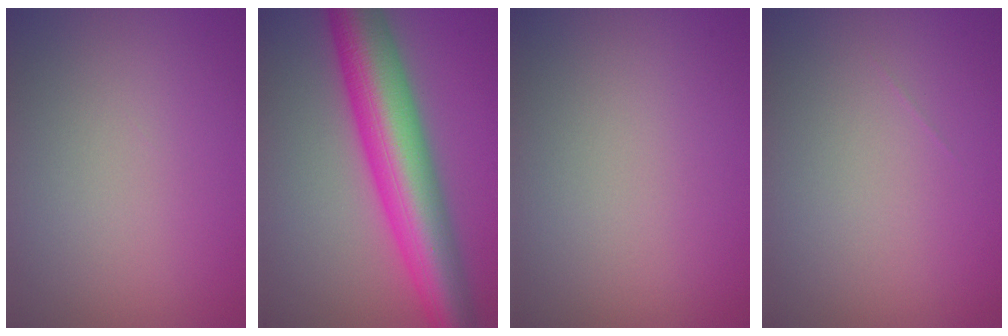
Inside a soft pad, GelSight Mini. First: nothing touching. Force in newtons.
{"total": 11.3, "press": 11.3, "slide": 0.1}
{"total": 0.0}
{"total": 0.0}